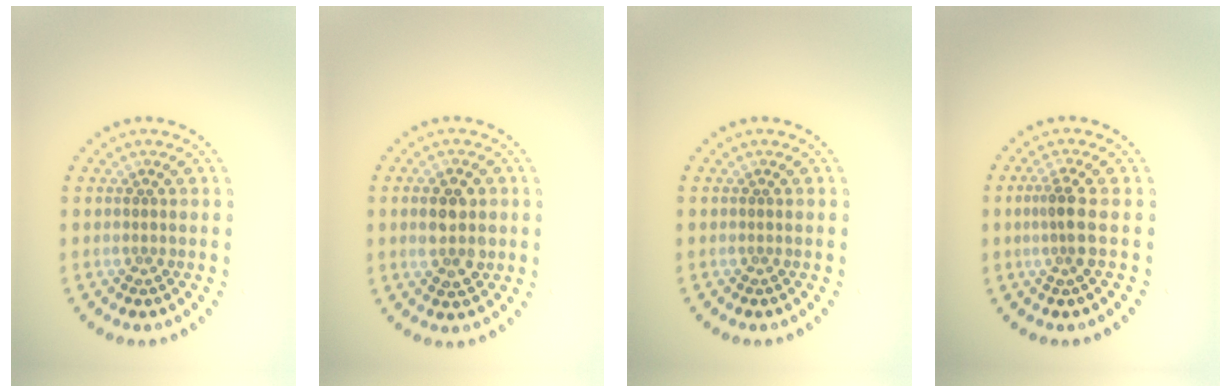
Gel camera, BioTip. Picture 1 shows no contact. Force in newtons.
{"total": 3.5, "press": 3.5, "slide": 0.2}
{"total": 0.0}
{"total": 2.2, "press": 1.8, "slide": 1.4}